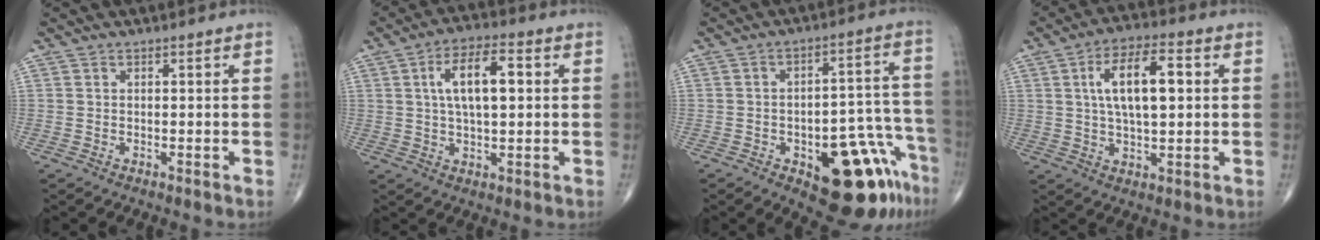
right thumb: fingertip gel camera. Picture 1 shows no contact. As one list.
[{"total": 10.2, "force": [2.0, 4.3, 9.1], "torque": [-0.149, 0.011, 0.030]}, {"total": 16.8, "force": [-8.7, 6.6, 12.8], "torque": [-0.105, 0.073, -0.107]}, {"total": 12.0, "force": [2.3, 5.0, 10.6], "torque": [-0.176, 0.009, 0.037]}]